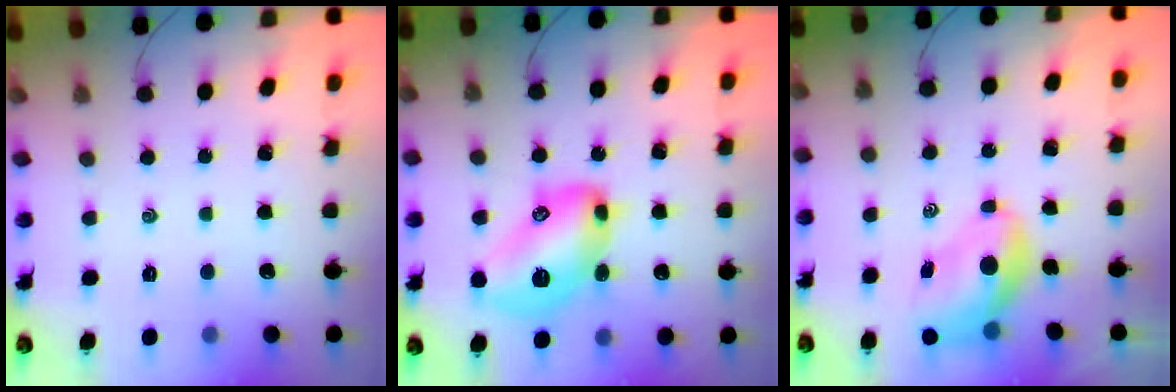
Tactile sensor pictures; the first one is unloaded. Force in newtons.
{"total": 16.9, "press": 16.9, "slide": 0.5}
{"total": 7.0, "press": 6.9, "slide": 1.4}